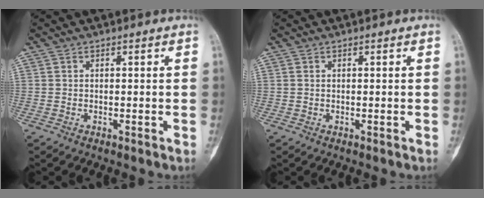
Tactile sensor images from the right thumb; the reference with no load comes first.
{"total": 0.0}